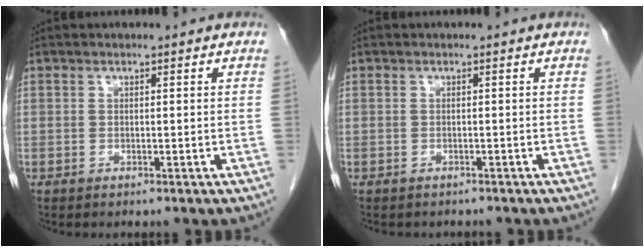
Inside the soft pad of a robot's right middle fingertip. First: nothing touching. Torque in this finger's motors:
{"motor_torque": [0.01, 0.00, -0.09, -0.01]}